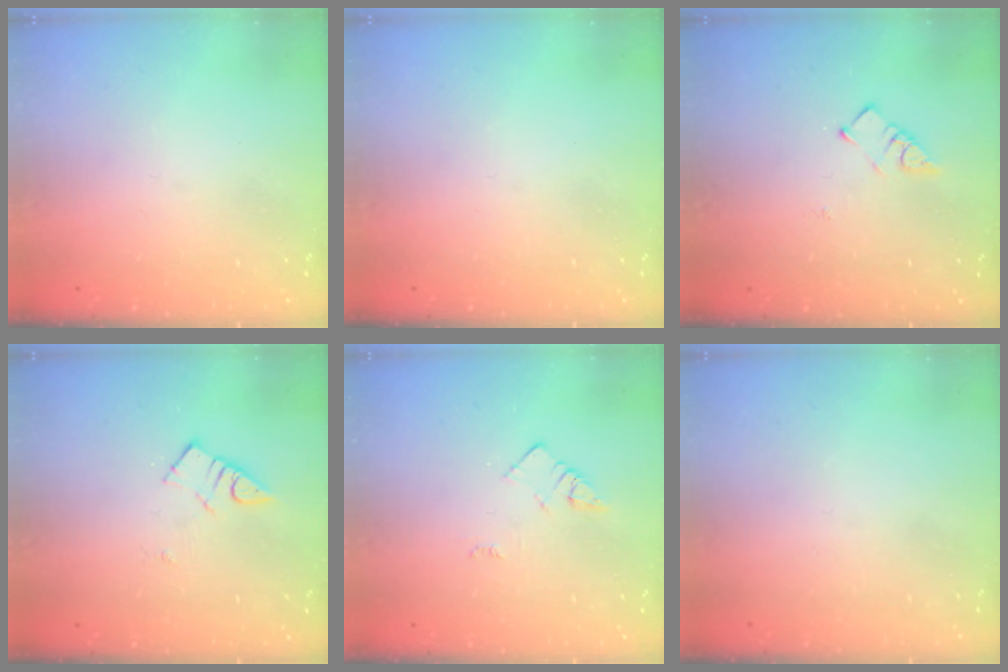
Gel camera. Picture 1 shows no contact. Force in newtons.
{"total": 0.0}
{"total": 3.3, "press": 3.3, "slide": 0.2}
{"total": 3.6, "press": 3.6, "slide": 0.3}
{"total": 2.3, "press": 2.3, "slide": 0.3}
{"total": 1.6, "press": 1.6, "slide": 0.1}